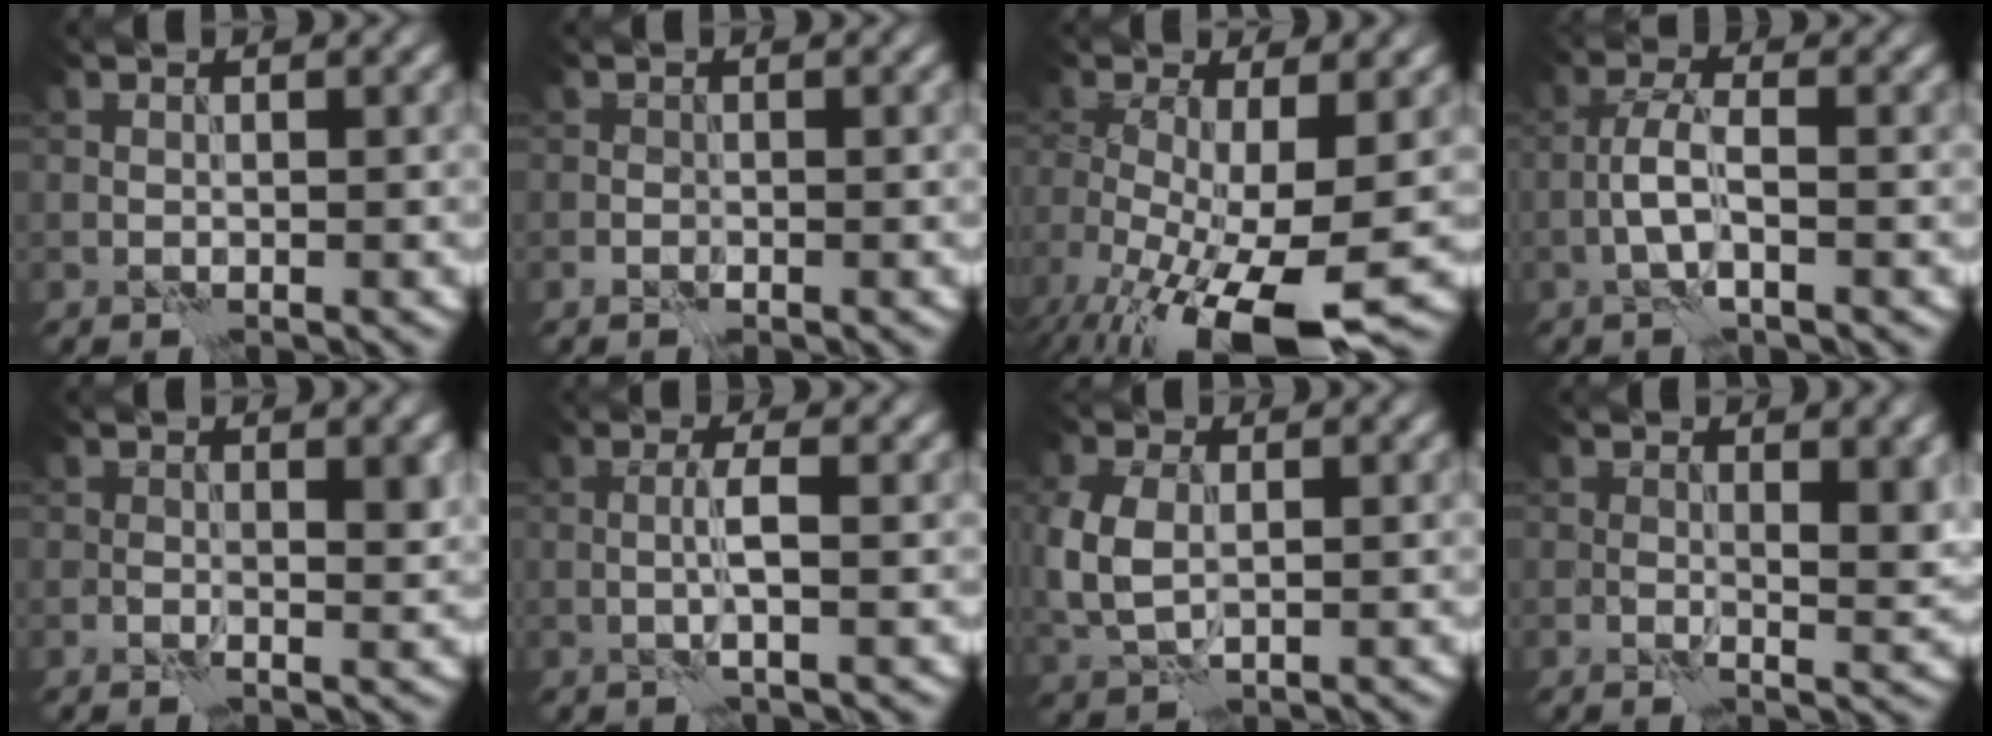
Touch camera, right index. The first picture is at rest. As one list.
[{"total": 0.6, "force": [-0.4, 0.3, 0.2], "torque": [-0.002, 0.001, -0.008]}, {"total": 11.3, "force": [-4.5, 3.8, 9.6], "torque": [-0.179, -0.041, -0.073]}, {"total": 3.0, "force": [-1.0, 0.8, 2.7], "torque": [-0.058, 0.007, -0.024]}, {"total": 2.1, "force": [0.0, 1.0, 1.8], "torque": [-0.023, -0.004, 0.000]}, {"total": 2.1, "force": [-0.2, 0.1, 2.1], "torque": [-0.044, 0.004, -0.007]}, {"total": 4.5, "force": [0.1, 3.0, 3.4], "torque": [-0.095, 0.000, 0.001]}, {"total": 3.6, "force": [0.4, 1.7, 3.2], "torque": [-0.043, -0.005, 0.008]}]